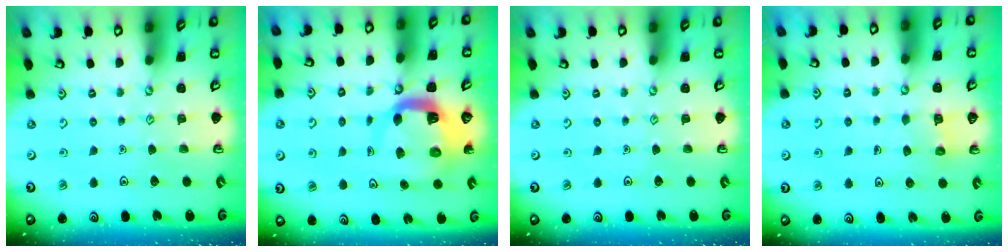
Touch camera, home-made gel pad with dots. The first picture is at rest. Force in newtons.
{"total": 8.0, "press": 7.9, "slide": 1.0}
{"total": 0.0}
{"total": 4.4, "press": 4.4, "slide": 0.3}